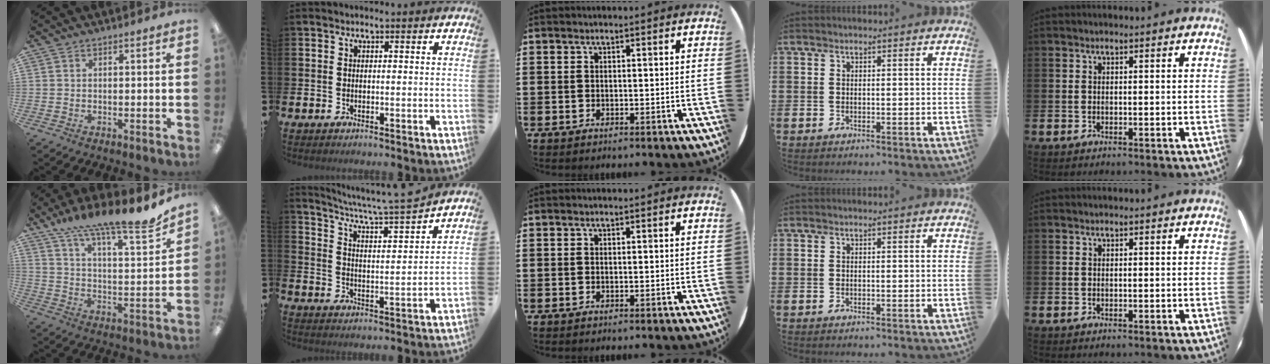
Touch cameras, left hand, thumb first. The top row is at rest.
{"thumb": {"total": 15.6, "force": [14.0, 1.8, 6.7], "torque": [-0.117, -0.107, 0.236]}, "index": {"total": 6.9, "force": [6.5, -0.1, 2.3], "torque": [-0.067, -0.057, 0.106]}}